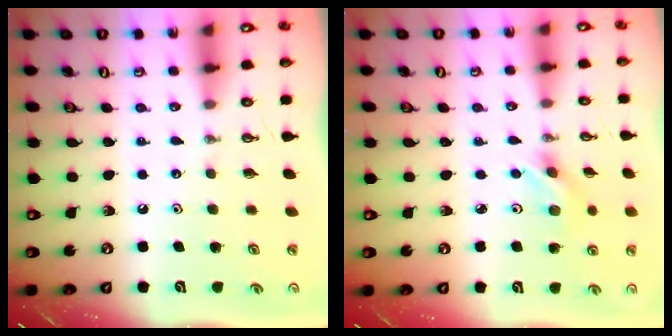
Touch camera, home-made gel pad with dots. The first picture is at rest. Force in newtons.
{"total": 3.0, "press": 3.0, "slide": 0.4}